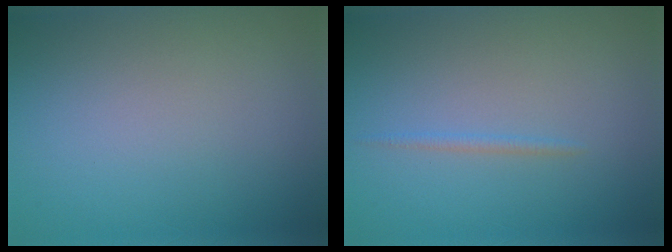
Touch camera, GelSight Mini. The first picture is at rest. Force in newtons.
{"total": 0.7, "press": 0.7, "slide": 0.1}